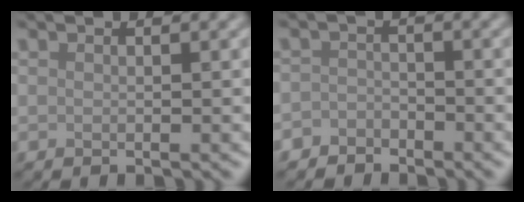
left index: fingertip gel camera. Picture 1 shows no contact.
{"total": 1.8, "force": [-1.4, 1.0, -0.1], "torque": [0.006, 0.007, -0.031]}